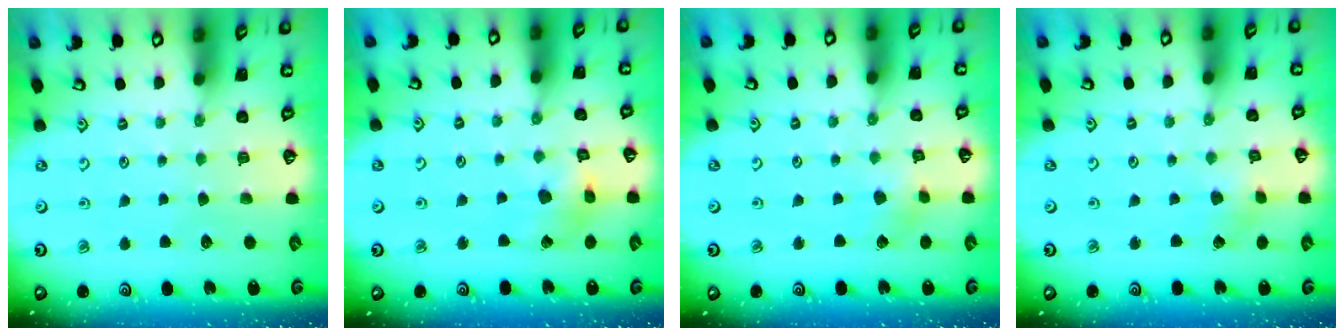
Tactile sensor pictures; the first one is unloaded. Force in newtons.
{"total": 6.8, "press": 6.8, "slide": 0.7}
{"total": 3.1, "press": 3.0, "slide": 0.6}
{"total": 1.7, "press": 1.7, "slide": 0.1}